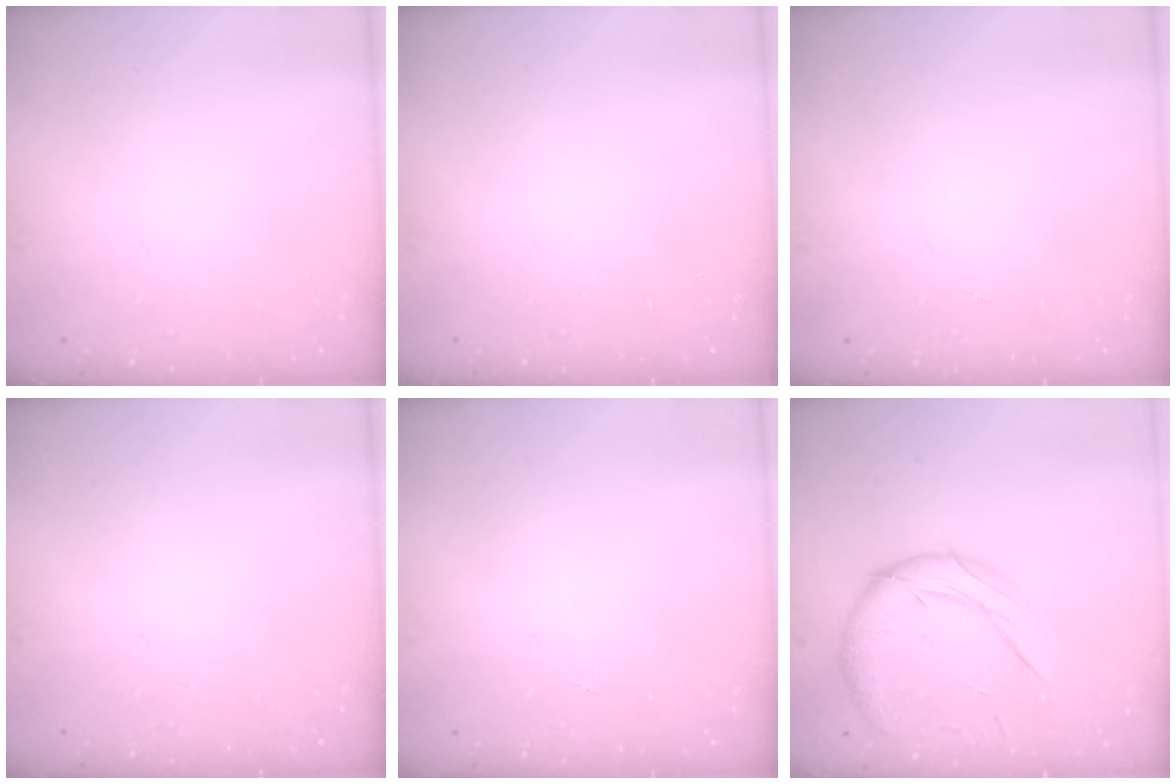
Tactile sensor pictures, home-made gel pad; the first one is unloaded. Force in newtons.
{"total": 0.0}
{"total": 0.0}
{"total": 0.0}
{"total": 0.0}
{"total": 13.3, "press": 13.1, "slide": 1.9}